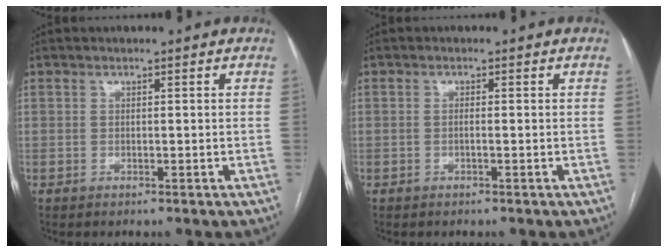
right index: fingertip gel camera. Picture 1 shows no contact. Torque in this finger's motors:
{"motor_torque": [-0.37, 0.07, -0.09, 0.00]}